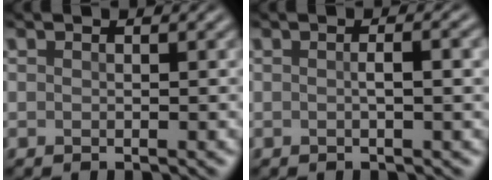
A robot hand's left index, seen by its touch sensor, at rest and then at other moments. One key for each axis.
{"total": 2.3, "fx": 0.1, "fy": 0.6, "fz": 2.2, "tx": -0.031, "ty": 0.004, "tz": -0.002}